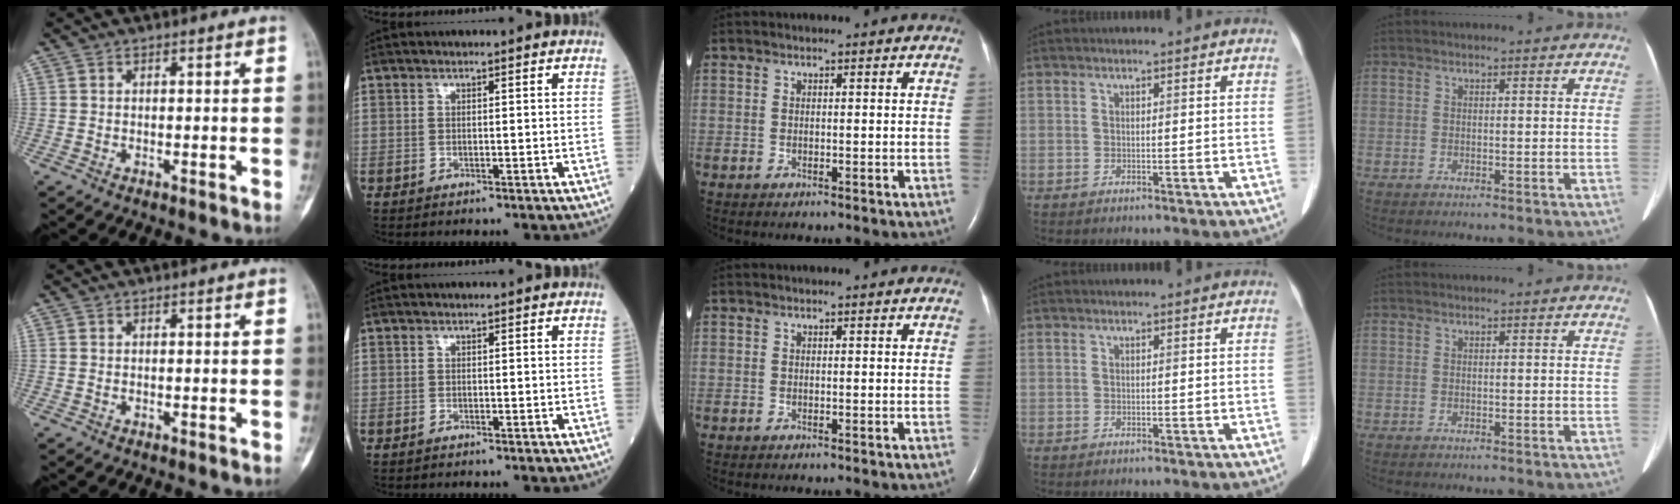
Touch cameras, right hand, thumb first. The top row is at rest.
{}